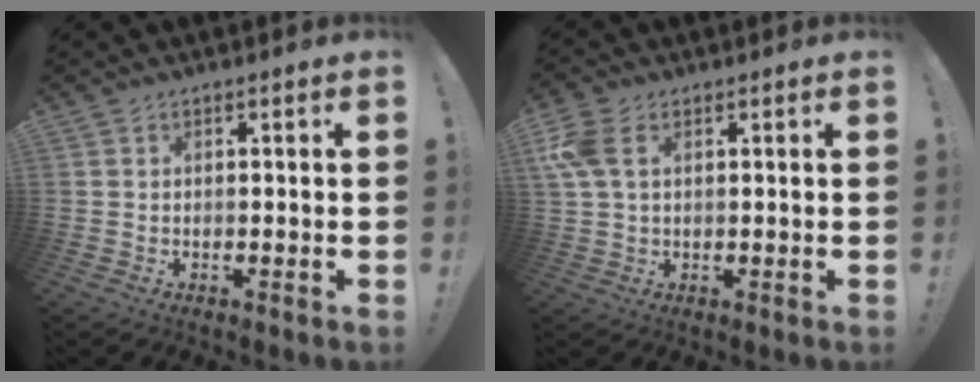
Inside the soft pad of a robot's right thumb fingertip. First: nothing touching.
{"total": 7.3, "force": [2.4, 4.5, 5.2], "torque": [-0.118, 0.002, 0.046]}